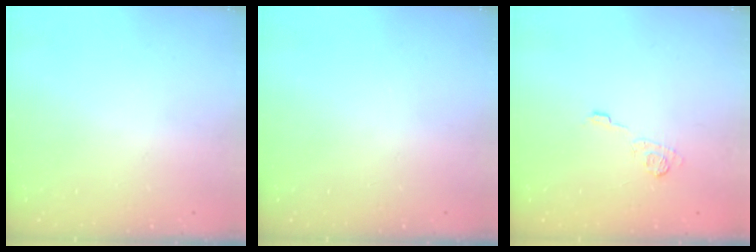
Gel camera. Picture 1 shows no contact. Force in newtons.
{"total": 0.0}
{"total": 9.1, "press": 9.0, "slide": 1.4}